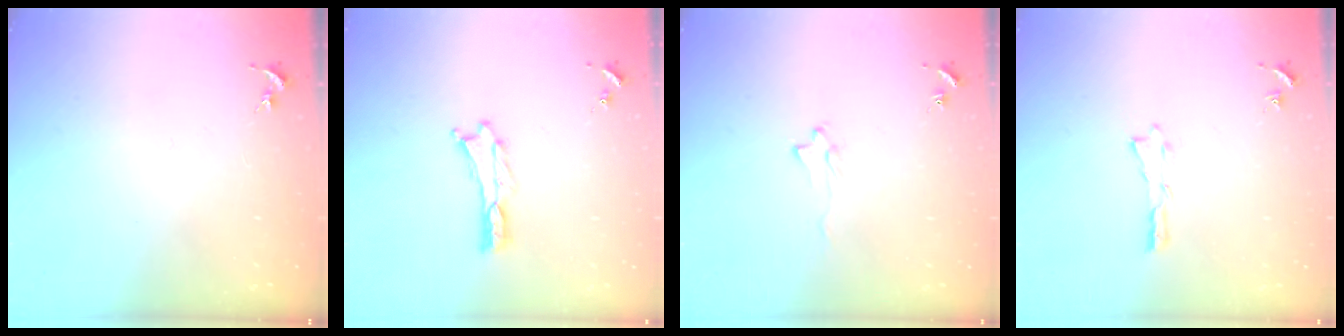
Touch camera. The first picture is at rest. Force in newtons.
{"total": 0.0}
{"total": 1.6, "press": 1.5, "slide": 0.2}
{"total": 0.0}